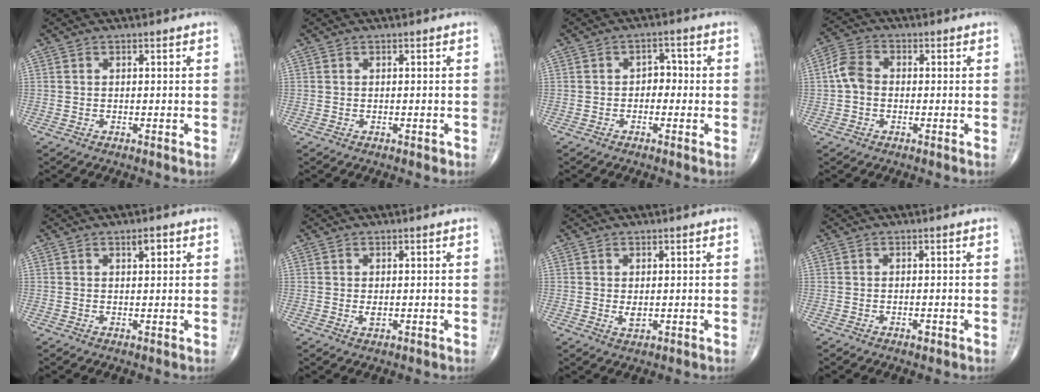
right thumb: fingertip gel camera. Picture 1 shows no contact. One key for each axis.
{"total": 0.5, "fx": -0.2, "fy": 0.3, "fz": 0.3, "tx": -0.001, "ty": 0.001, "tz": -0.002}
{"total": 3.1, "fx": -0.5, "fy": 2.2, "fz": 2.0, "tx": -0.007, "ty": 0.015, "tz": -0.016}
{"total": 5.2, "fx": -0.2, "fy": 3.8, "fz": 3.5, "tx": -0.065, "ty": 0.019, "tz": -0.013}
{"total": 1.9, "fx": 1.0, "fy": 0.8, "fz": 1.5, "tx": -0.015, "ty": -0.002, "tz": 0.013}
{"total": 1.2, "fx": 0.0, "fy": 0.7, "fz": 1.0, "tx": -0.016, "ty": -0.004, "tz": 0.001}
{"total": 1.8, "fx": 0.1, "fy": 1.0, "fz": 1.5, "tx": -0.024, "ty": -0.006, "tz": 0.005}
{"total": 0.8, "fx": -0.4, "fy": 0.4, "fz": 0.5, "tx": -0.007, "ty": 0.000, "tz": -0.008}